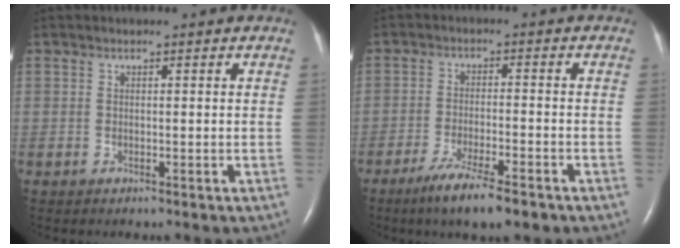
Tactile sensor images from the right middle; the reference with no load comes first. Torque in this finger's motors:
{"motor_torque": [0.36, -0.21, 0.13, 0.06]}